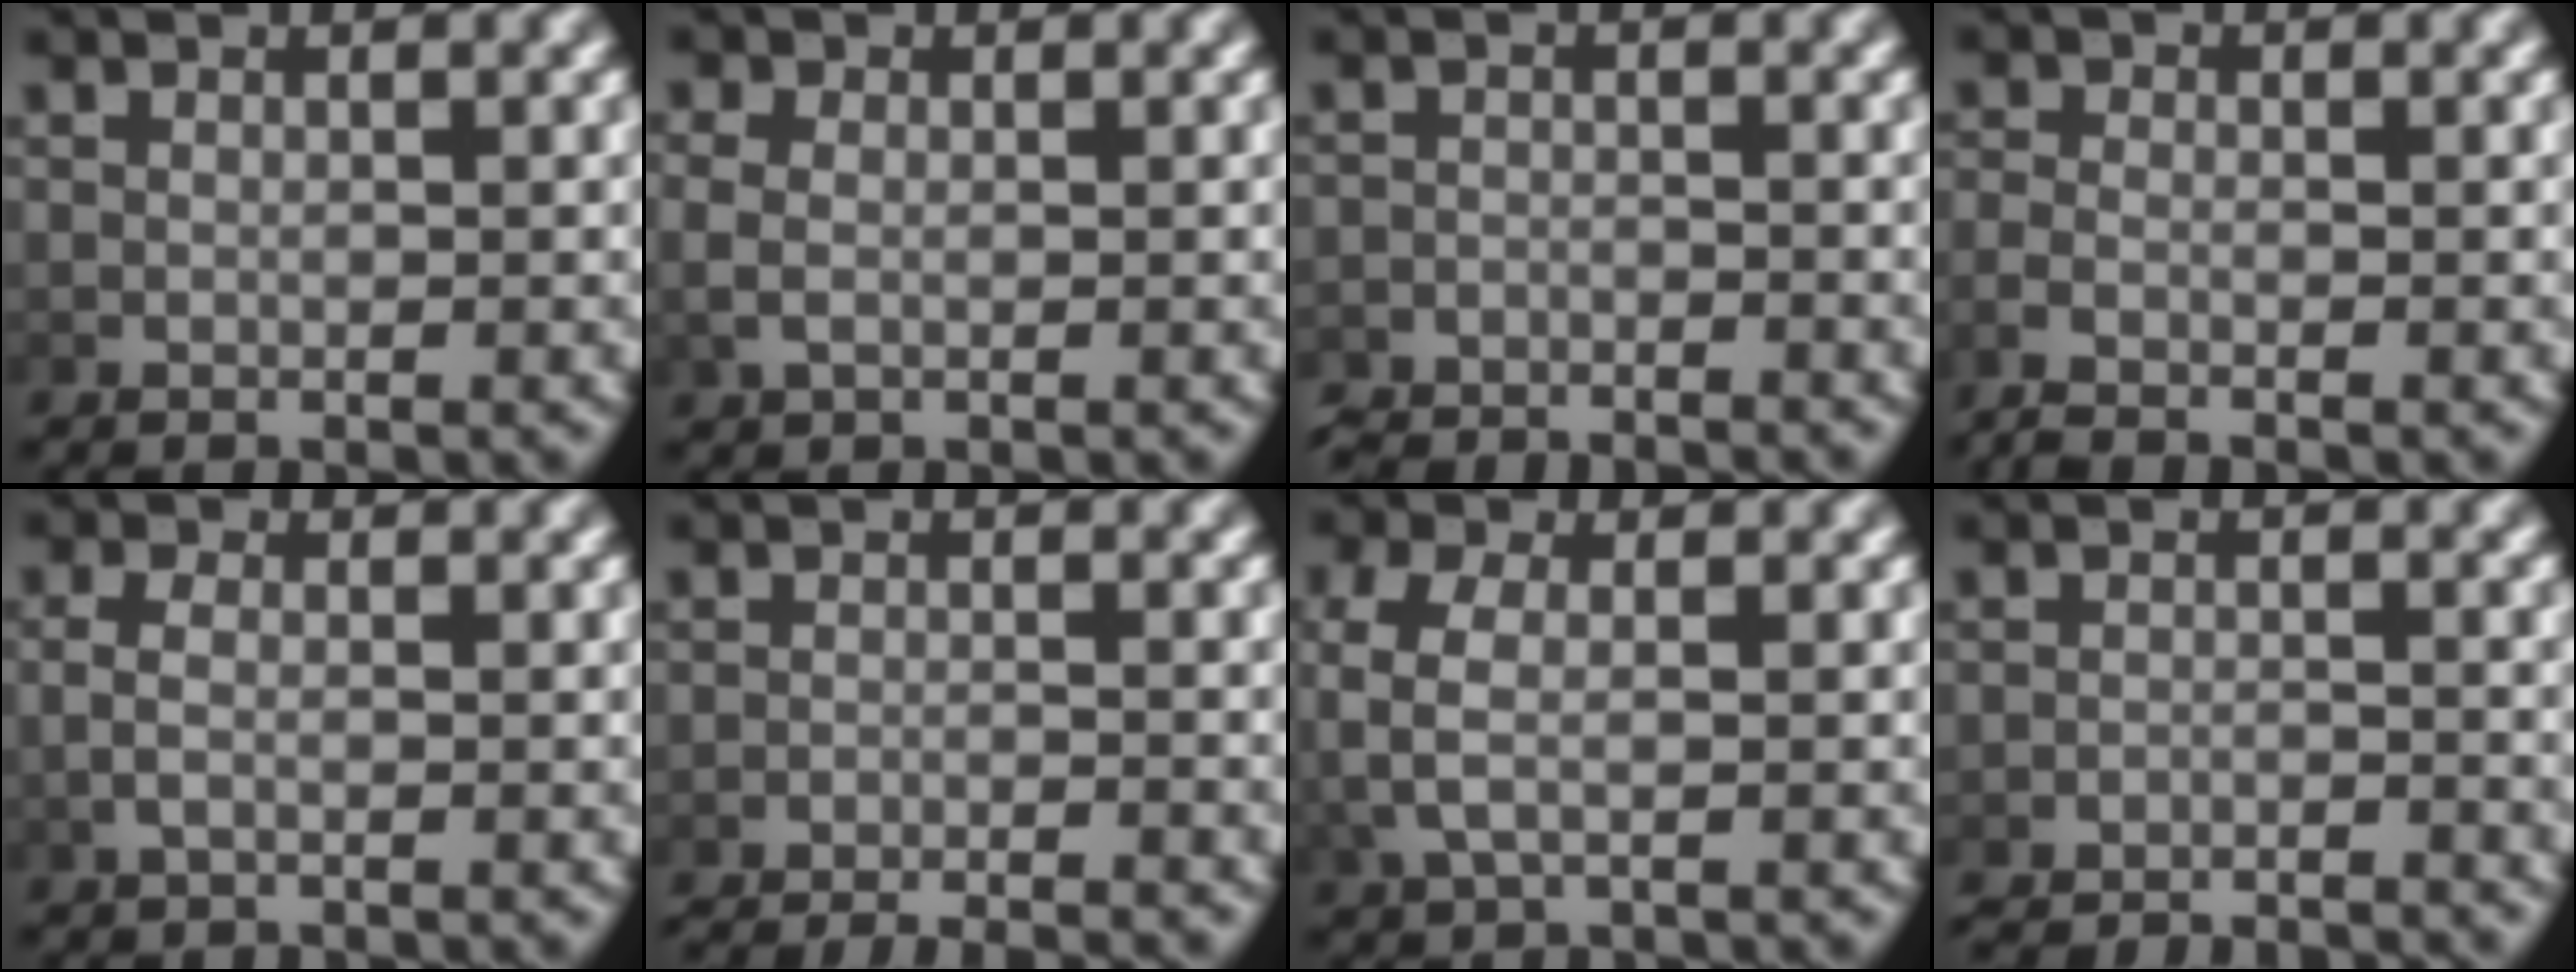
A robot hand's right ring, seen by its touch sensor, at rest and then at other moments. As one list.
[{"total": 1.9, "force": [0.1, 1.4, 1.2], "torque": [-0.037, -0.006, 0.010]}, {"total": 3.8, "force": [-3.8, 0.6, -0.1], "torque": [0.007, -0.014, -0.063]}, {"total": 2.3, "force": [-1.8, 0.9, 1.0], "torque": [-0.029, -0.008, -0.030]}, {"total": 1.7, "force": [-0.2, 0.8, 1.5], "torque": [-0.039, -0.006, 0.001]}, {"total": 8.2, "force": [-7.9, 1.7, 1.2], "torque": [-0.004, -0.011, -0.126]}, {"total": 3.2, "force": [0.5, 1.7, 2.6], "torque": [-0.071, -0.002, 0.014]}, {"total": 6.4, "force": [-6.3, 1.2, 0.4], "torque": [0.008, -0.014, -0.101]}]